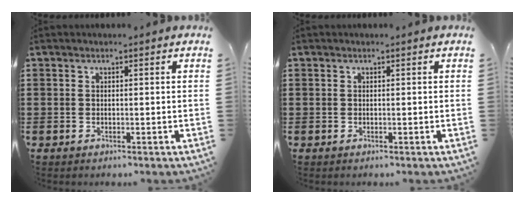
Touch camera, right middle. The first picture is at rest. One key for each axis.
{"total": 0.0}